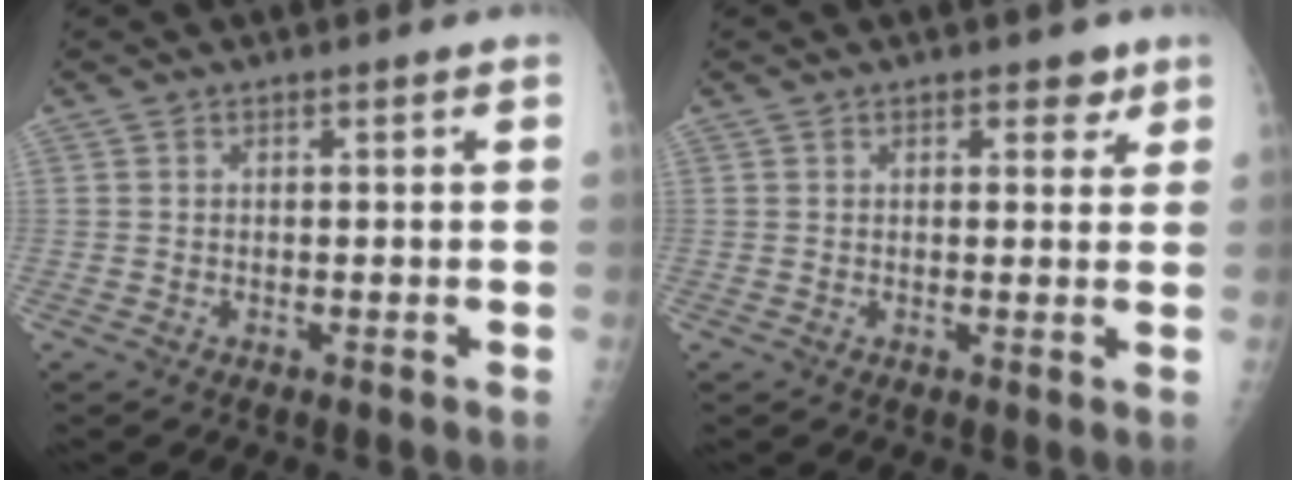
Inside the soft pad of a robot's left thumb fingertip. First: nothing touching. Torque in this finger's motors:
{"motor_torque": [-0.10, 0.03, -0.34, -0.16, 0.04]}